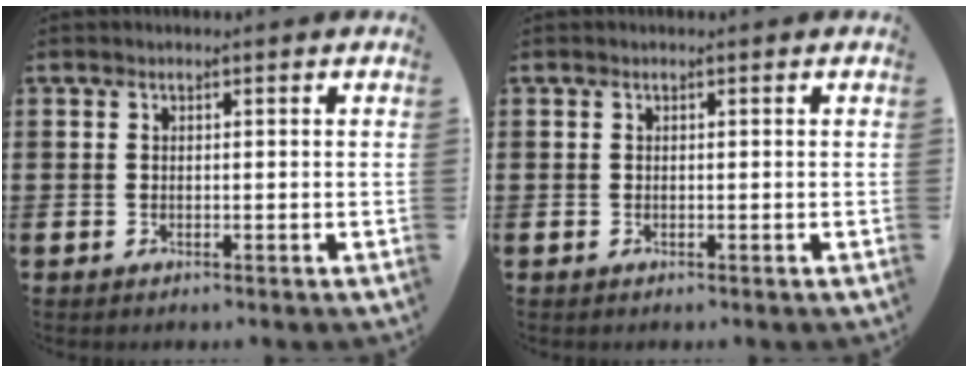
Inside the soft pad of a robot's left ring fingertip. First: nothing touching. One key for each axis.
{"total": 0.0}